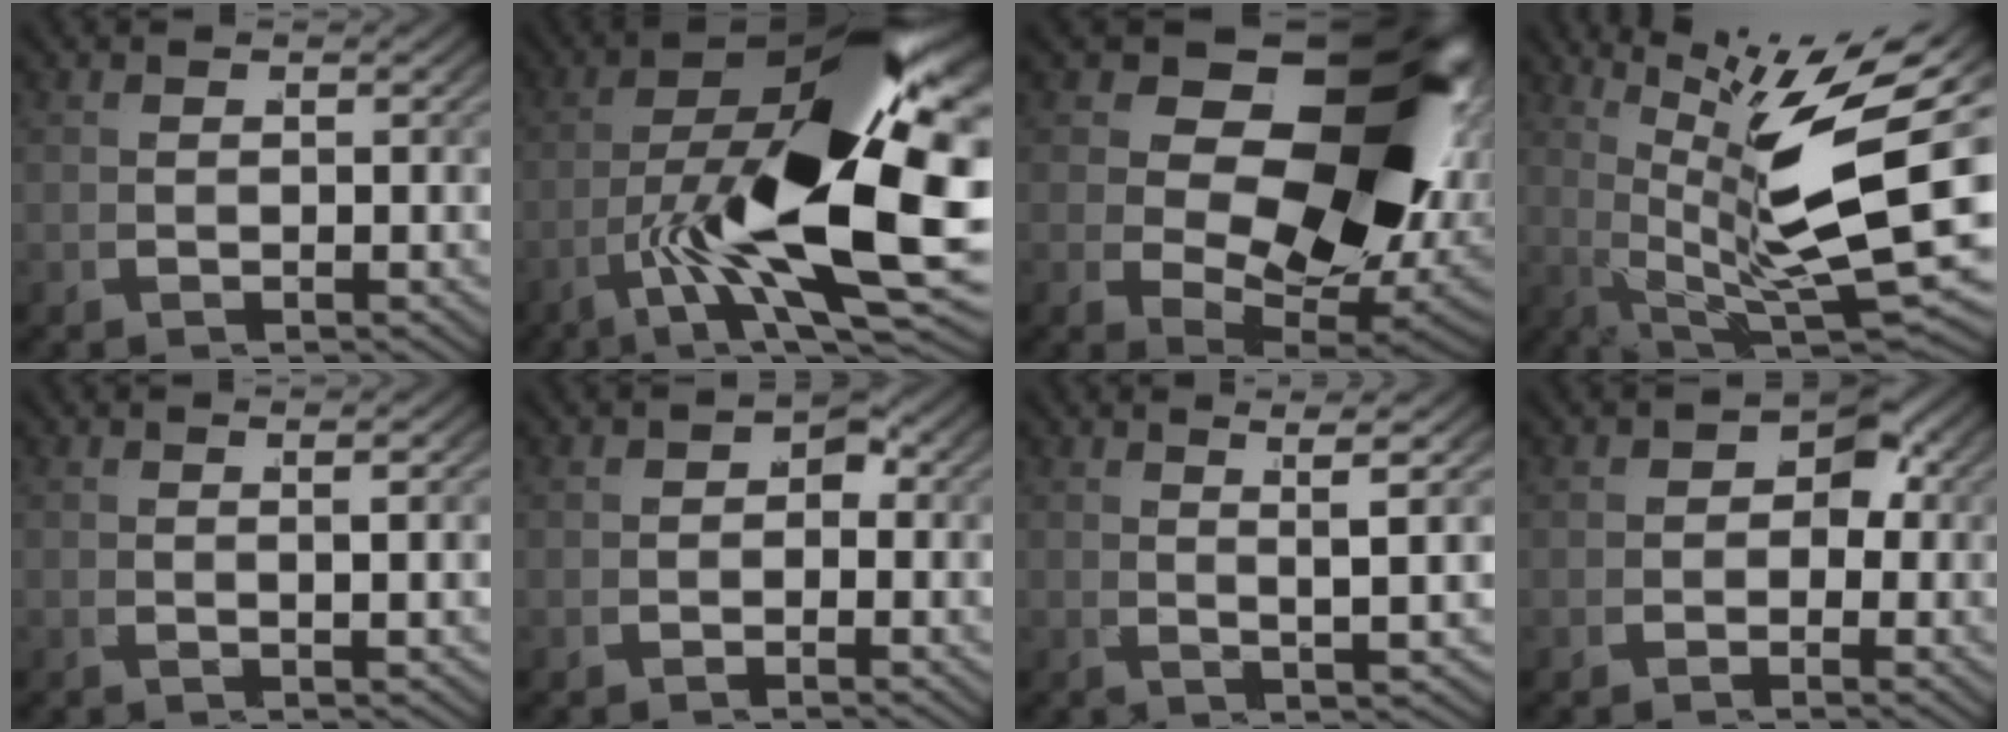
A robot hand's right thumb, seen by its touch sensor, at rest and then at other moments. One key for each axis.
{"total": 21.0, "fx": -0.2, "fy": 8.7, "fz": 19.1, "tx": -0.329, "ty": -0.036, "tz": 0.018}
{"total": 23.4, "fx": 2.2, "fy": 13.2, "fz": 19.2, "tx": -0.299, "ty": -0.055, "tz": 0.059}
{"total": 14.2, "fx": 2.1, "fy": 6.2, "fz": 12.6, "tx": -0.209, "ty": -0.029, "tz": 0.054}
{"total": 1.2, "fx": 0.6, "fy": 0.0, "fz": 1.1, "tx": -0.026, "ty": 0.002, "tz": 0.010}
{"total": 1.7, "fx": -0.2, "fy": 1.4, "fz": 1.0, "tx": -0.013, "ty": -0.004, "tz": -0.008}
{"total": 3.8, "fx": 2.3, "fy": 0.0, "fz": 3.0, "tx": -0.052, "ty": 0.003, "tz": 0.038}
{"total": 3.2, "fx": 0.1, "fy": 2.4, "fz": 2.1, "tx": -0.032, "ty": -0.006, "tz": 0.000}